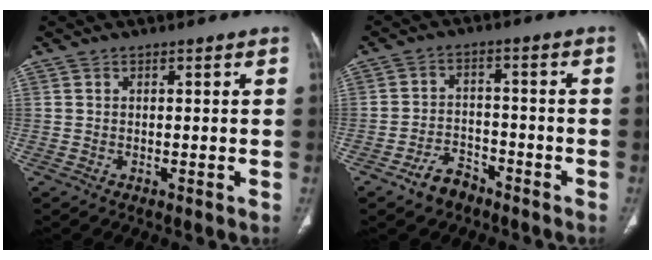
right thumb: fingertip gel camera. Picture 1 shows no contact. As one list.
[{"total": 5.7, "force": [-4.0, 3.4, 2.0], "torque": [-0.027, 0.031, -0.067]}]